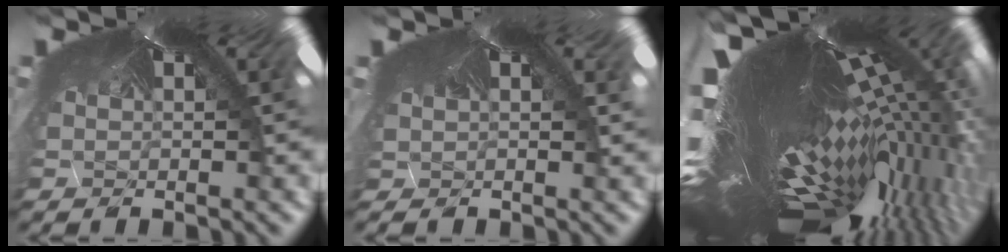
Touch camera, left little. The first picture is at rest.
{"total": 0.9, "force": [-0.8, -0.4, 0.2], "torque": [-0.010, -0.010, 0.002]}
{"total": 7.3, "force": [-6.0, -1.7, 3.9], "torque": [-0.074, -0.090, -0.052]}